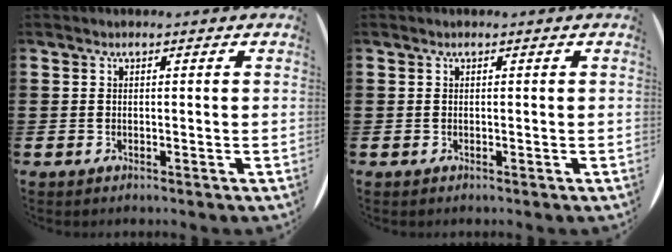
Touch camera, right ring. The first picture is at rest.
{"total": 0.0}